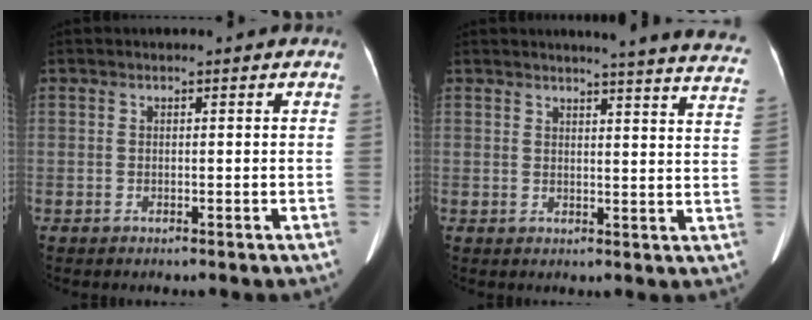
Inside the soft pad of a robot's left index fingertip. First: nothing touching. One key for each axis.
{"total": 18.8, "fx": 17.9, "fy": 0.2, "fz": 5.9, "tx": -0.066, "ty": -0.093, "tz": 0.181}